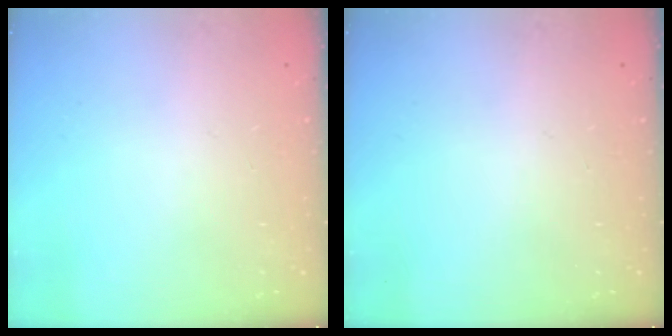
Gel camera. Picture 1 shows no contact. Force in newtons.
{"total": 0.0}